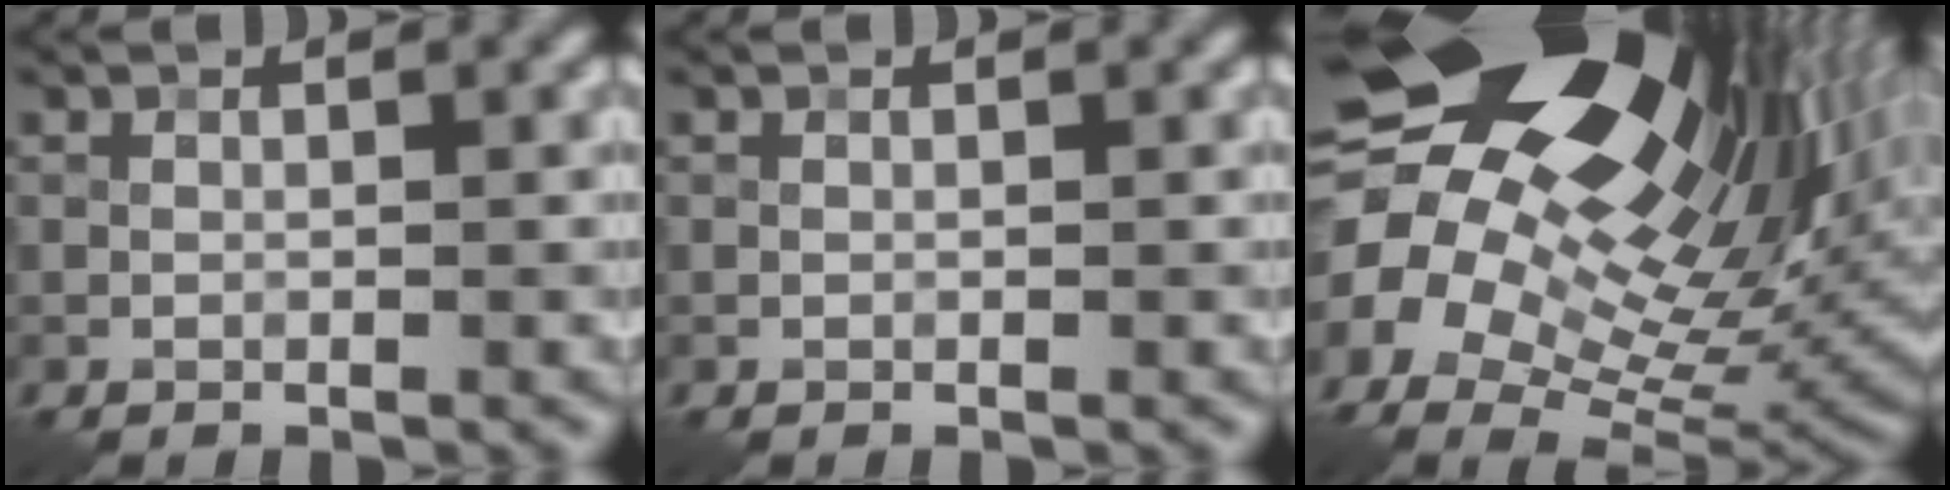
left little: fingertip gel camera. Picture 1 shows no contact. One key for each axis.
{"total": 0.0}
{"total": 21.1, "fx": 7.0, "fy": 12.5, "fz": 15.5, "tx": -0.273, "ty": 0.027, "tz": 0.139}